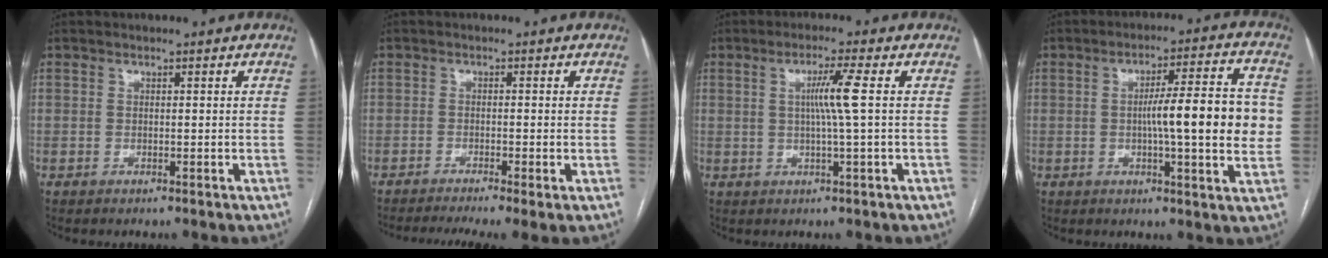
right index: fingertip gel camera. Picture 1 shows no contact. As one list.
[{"total": 7.5, "force": [-5.5, 0.3, 5.1], "torque": [-0.078, -0.010, -0.087]}, {"total": 4.9, "force": [0.6, -1.2, 4.7], "torque": [-0.087, 0.001, 0.012]}, {"total": 14.0, "force": [-0.3, 0.7, 14.0], "torque": [-0.200, 0.015, -0.008]}]